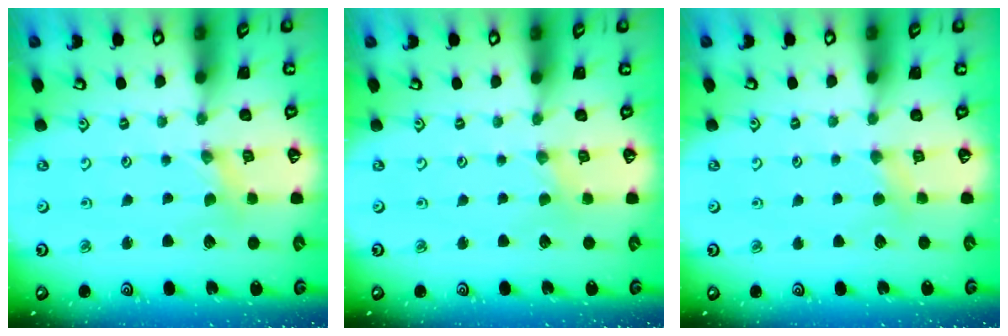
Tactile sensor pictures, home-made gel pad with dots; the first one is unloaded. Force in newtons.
{"total": 0.0}
{"total": 4.1, "press": 4.0, "slide": 0.6}